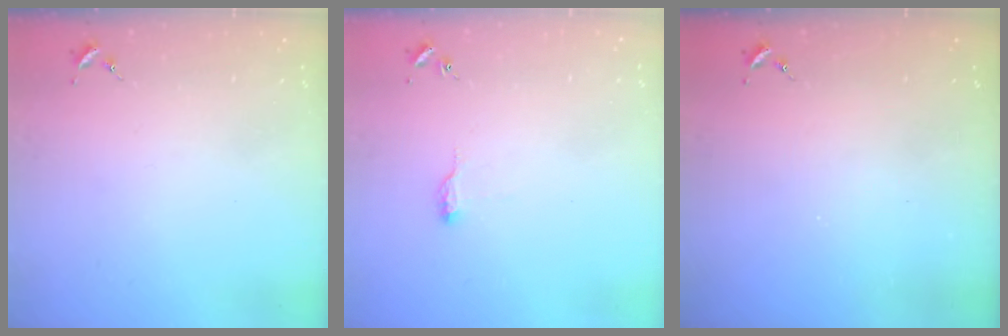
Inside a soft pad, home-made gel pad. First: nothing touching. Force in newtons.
{"total": 8.0, "press": 8.0, "slide": 0.7}
{"total": 0.0}